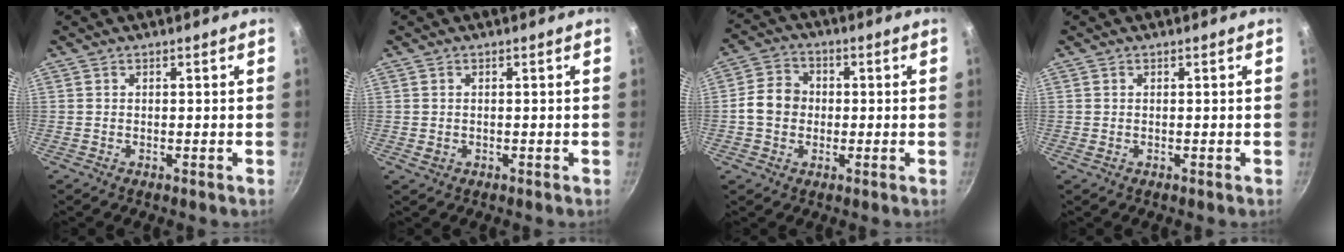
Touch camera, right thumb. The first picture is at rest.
{"total": 0.9, "force": [-0.1, 0.8, 0.4], "torque": [-0.007, 0.001, 0.001]}
{"total": 7.3, "force": [-0.4, 6.3, 3.8], "torque": [-0.042, 0.015, -0.021]}
{"total": 0.0}